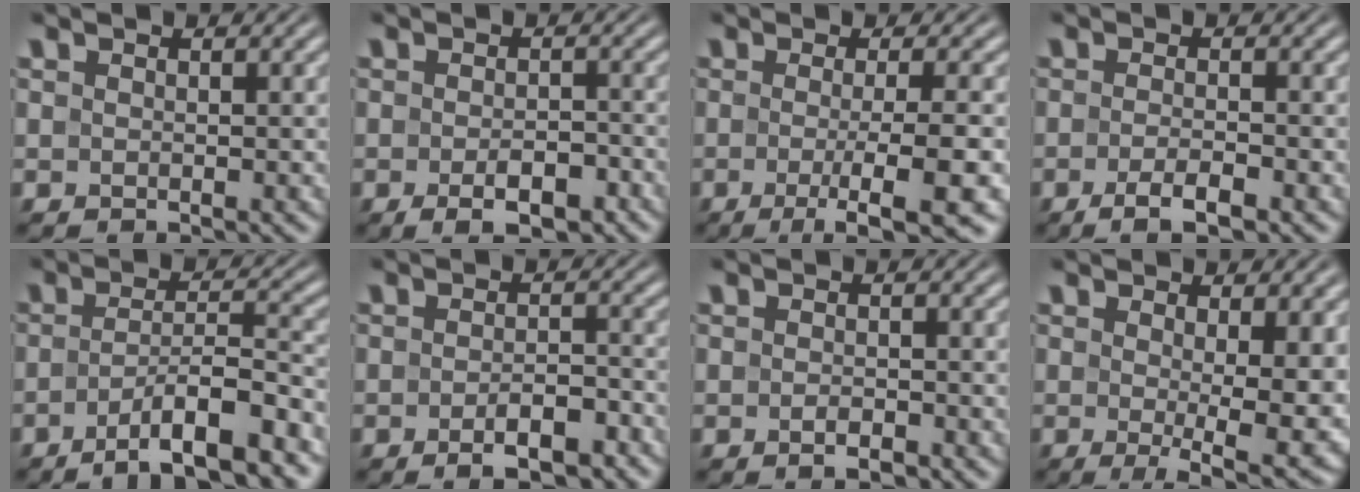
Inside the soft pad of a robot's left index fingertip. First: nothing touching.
{"total": 3.7, "force": [-1.8, 1.5, 2.8], "torque": [-0.041, -0.003, -0.026]}
{"total": 7.3, "force": [-2.4, 1.5, 6.8], "torque": [-0.088, -0.012, -0.037]}
{"total": 3.1, "force": [-1.6, 0.8, 2.6], "torque": [-0.047, 0.000, -0.031]}
{"total": 8.7, "force": [-5.1, 2.1, 6.8], "torque": [-0.092, 0.001, -0.083]}
{"total": 4.1, "force": [-2.3, 1.4, 3.1], "torque": [-0.049, -0.001, -0.032]}
{"total": 1.4, "force": [-0.8, 0.5, 1.1], "torque": [-0.022, -0.002, -0.013]}
{"total": 7.2, "force": [0.0, 1.8, 7.0], "torque": [-0.103, -0.022, 0.006]}